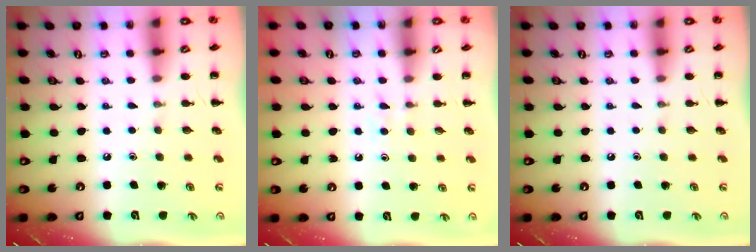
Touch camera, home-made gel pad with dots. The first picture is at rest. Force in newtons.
{"total": 3.3, "press": 3.1, "slide": 1.1}
{"total": 0.0}